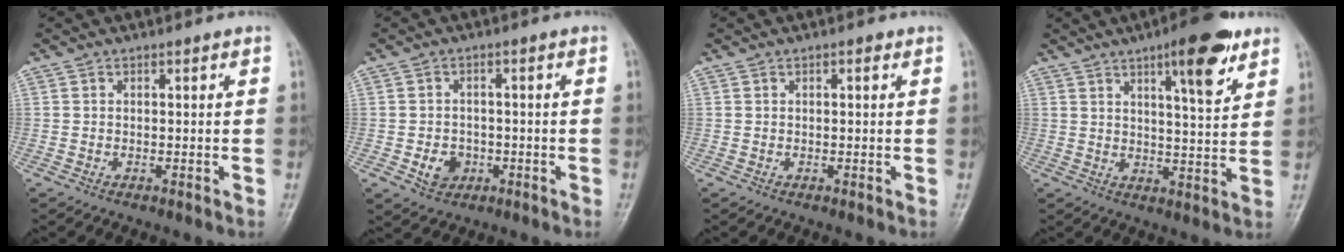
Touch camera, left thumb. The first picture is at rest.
{"total": 4.5, "force": [-1.5, 3.8, 1.9], "torque": [-0.012, 0.006, -0.020]}
{"total": 0.9, "force": [0.4, 0.4, 0.8], "torque": [-0.009, 0.003, 0.002]}
{"total": 11.2, "force": [6.4, 2.7, 8.9], "torque": [-0.111, -0.033, 0.089]}